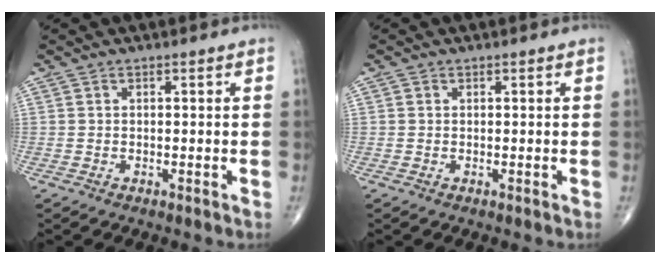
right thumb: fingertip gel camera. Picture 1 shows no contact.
{"total": 0.0}